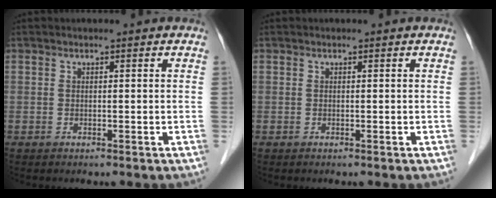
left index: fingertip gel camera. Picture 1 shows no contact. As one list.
[{"total": 0.0}]